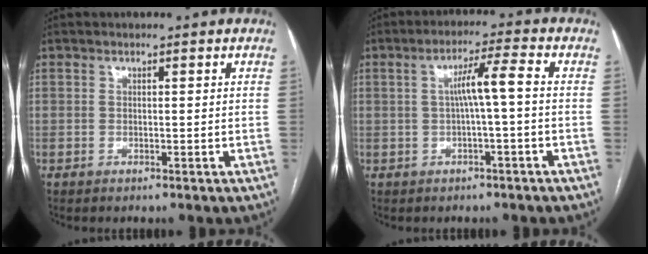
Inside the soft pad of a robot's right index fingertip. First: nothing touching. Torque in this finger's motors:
{"motor_torque": [0.47, -0.11, 0.22, 0.07]}